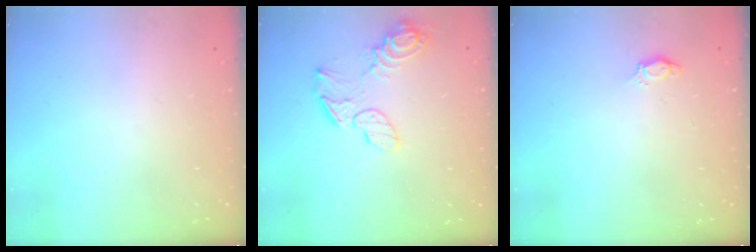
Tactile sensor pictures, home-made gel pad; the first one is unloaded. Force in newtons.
{"total": 10.6, "press": 10.4, "slide": 2.1}
{"total": 3.0, "press": 2.9, "slide": 0.4}